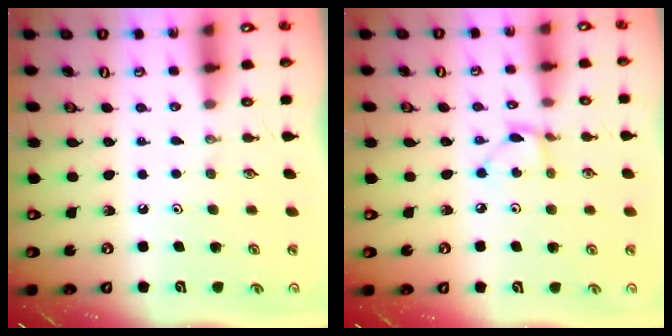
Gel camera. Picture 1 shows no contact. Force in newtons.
{"total": 2.6, "press": 2.6, "slide": 0.1}